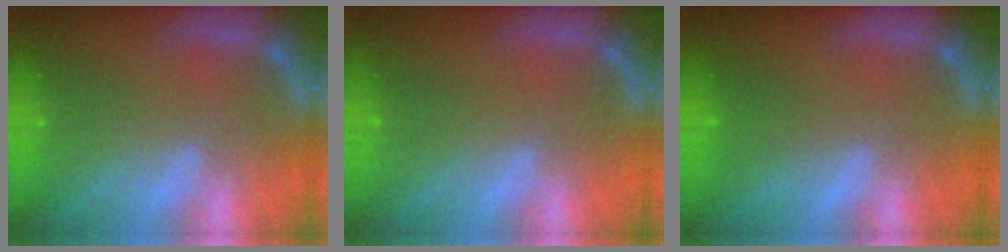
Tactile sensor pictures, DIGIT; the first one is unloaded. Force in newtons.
{"total": 0.0}
{"total": 1.0}